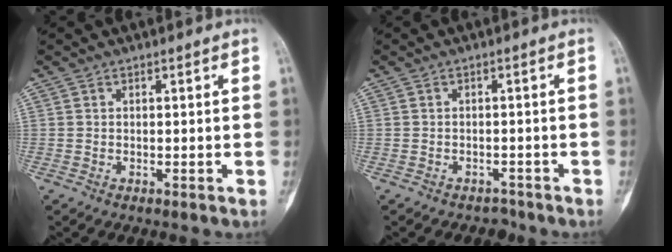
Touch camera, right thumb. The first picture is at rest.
{"total": 2.6, "force": [-2.2, 1.4, -0.3], "torque": [-0.002, 0.017, -0.032]}